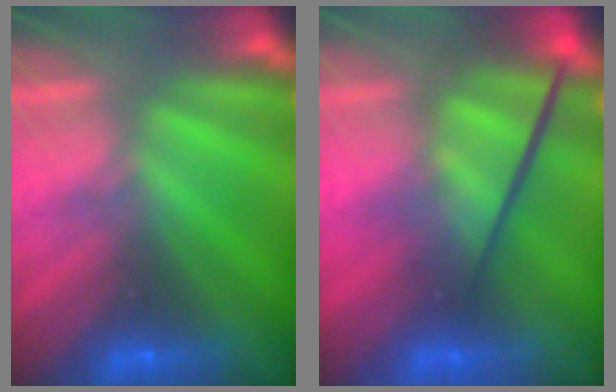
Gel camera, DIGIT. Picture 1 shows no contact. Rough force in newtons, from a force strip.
{"total": 4.1}